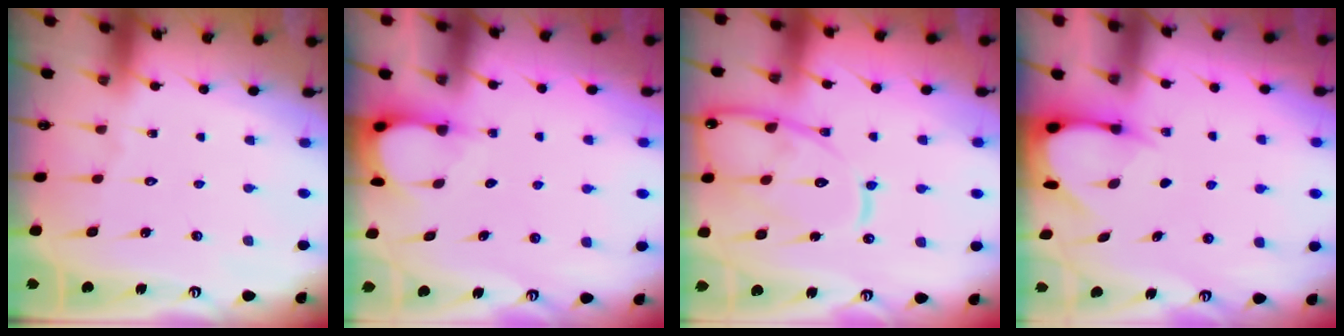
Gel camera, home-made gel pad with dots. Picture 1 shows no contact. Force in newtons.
{"total": 4.2, "press": 4.2, "slide": 0.4}
{"total": 15.4, "press": 15.3, "slide": 1.5}
{"total": 3.9, "press": 3.9, "slide": 0.4}